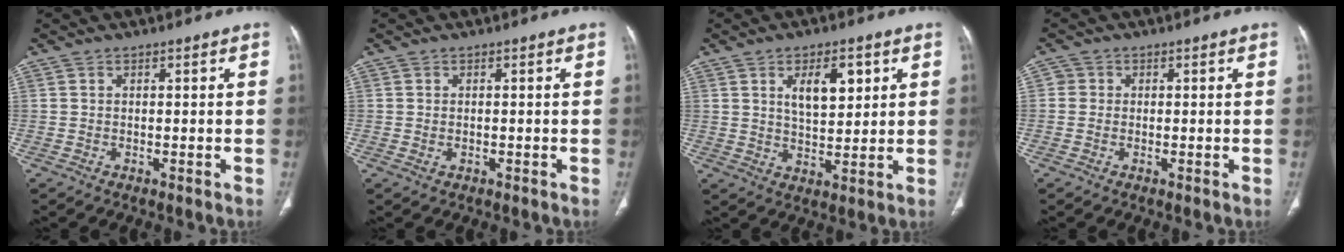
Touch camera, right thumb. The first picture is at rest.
{"total": 1.0, "force": [-0.2, 0.7, 0.7], "torque": [-0.019, 0.005, 0.002]}
{"total": 8.3, "force": [3.2, 4.1, 6.5], "torque": [-0.087, -0.017, 0.057]}
{"total": 1.4, "force": [0.1, 1.4, 0.3], "torque": [0.005, 0.004, -0.002]}